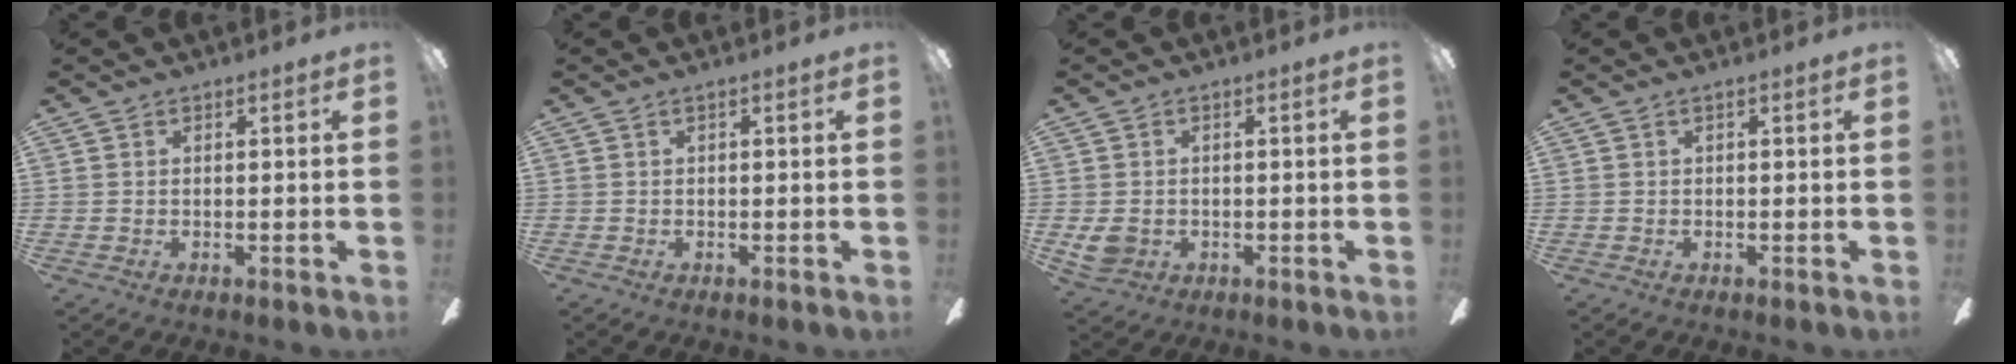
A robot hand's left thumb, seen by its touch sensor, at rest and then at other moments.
{"total": 0.0}
{"total": 4.0, "force": [-0.3, 3.6, 1.6], "torque": [-0.036, 0.002, -0.006]}
{"total": 0.0}